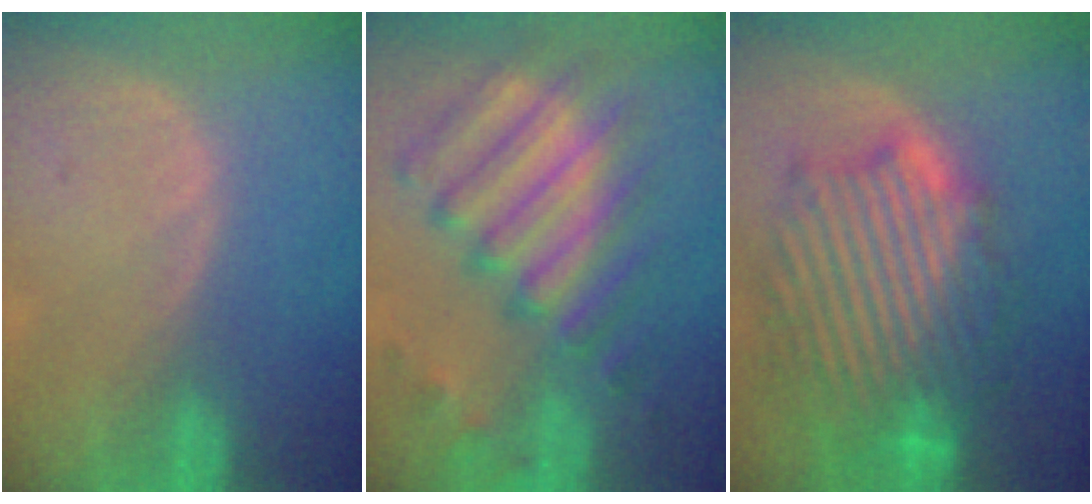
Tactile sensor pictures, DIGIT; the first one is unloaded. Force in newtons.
{"total": 11.8, "press": 10.4, "slide": 5.6}
{"total": 13.2, "press": 13.2, "slide": 1.0}